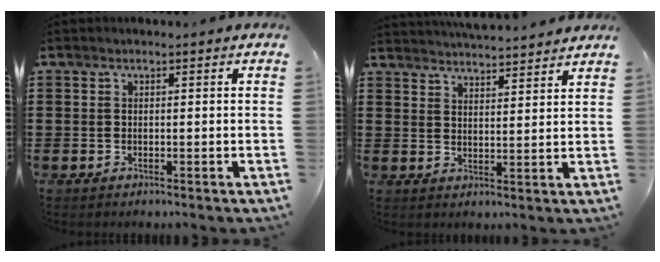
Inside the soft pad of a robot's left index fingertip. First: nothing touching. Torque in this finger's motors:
{"motor_torque": [2.14, 0.00, 0.71, 0.14]}